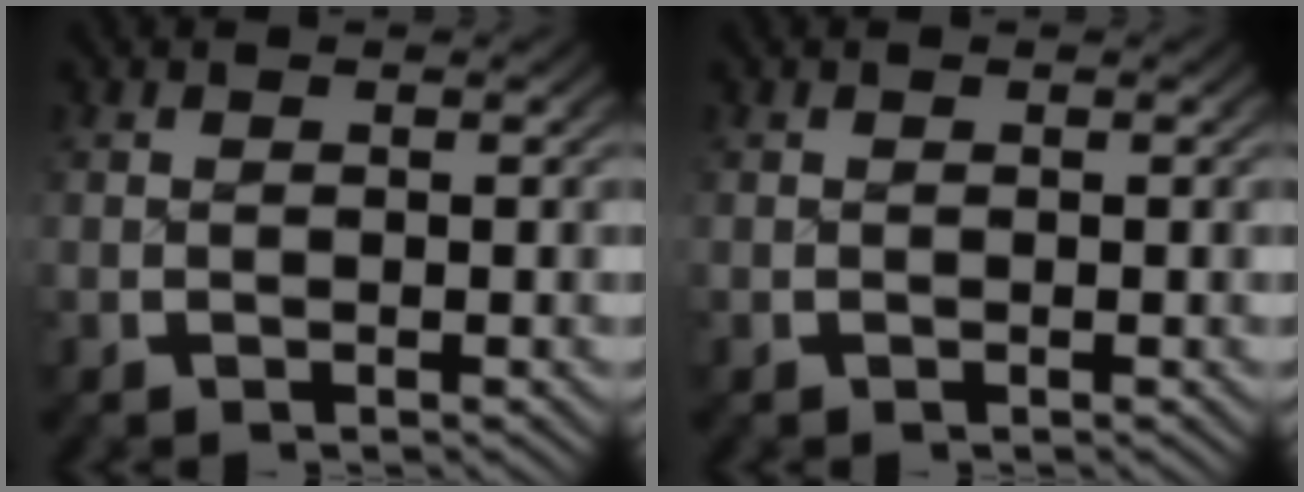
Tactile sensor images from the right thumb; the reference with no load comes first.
{"total": 0.0}